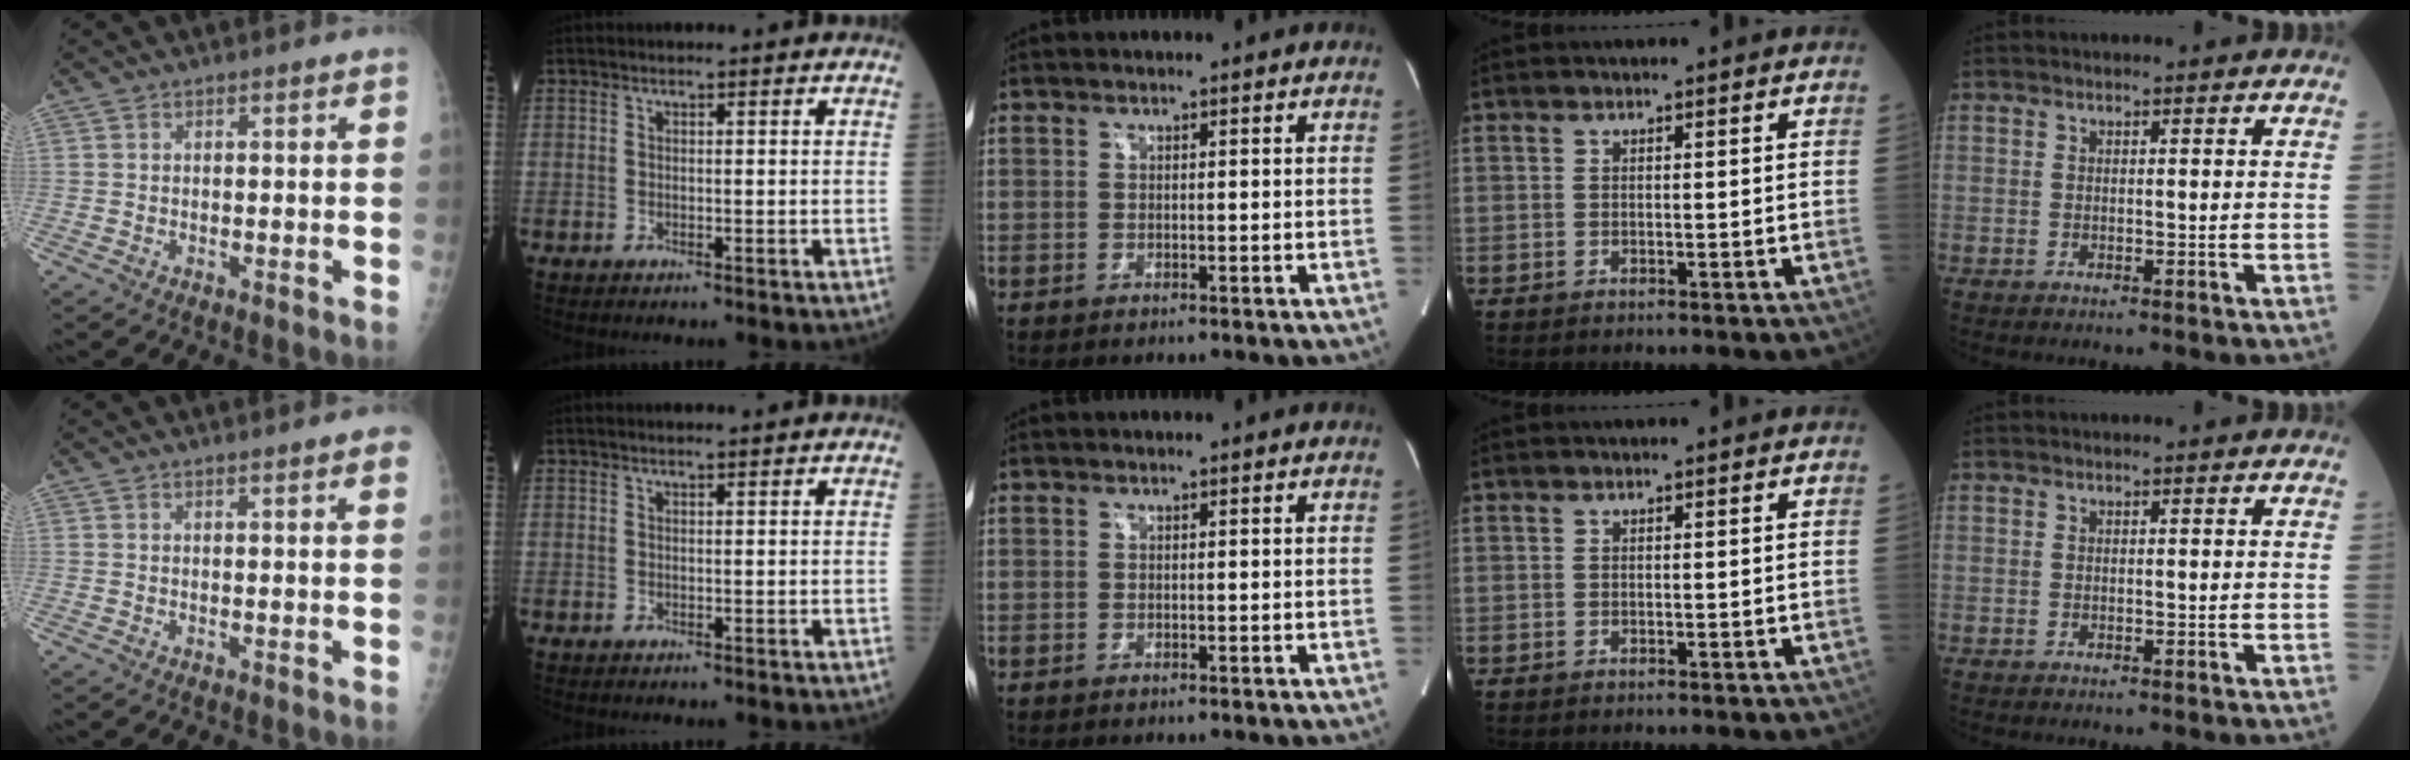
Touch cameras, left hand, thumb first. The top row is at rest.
{"thumb": {"total": 2.7, "force": [1.8, 0.1, 2.0], "torque": [-0.020, 0.000, 0.021]}, "index": {"total": 1.5, "force": [1.3, 0.0, 0.6], "torque": [-0.007, 0.008, 0.023]}}